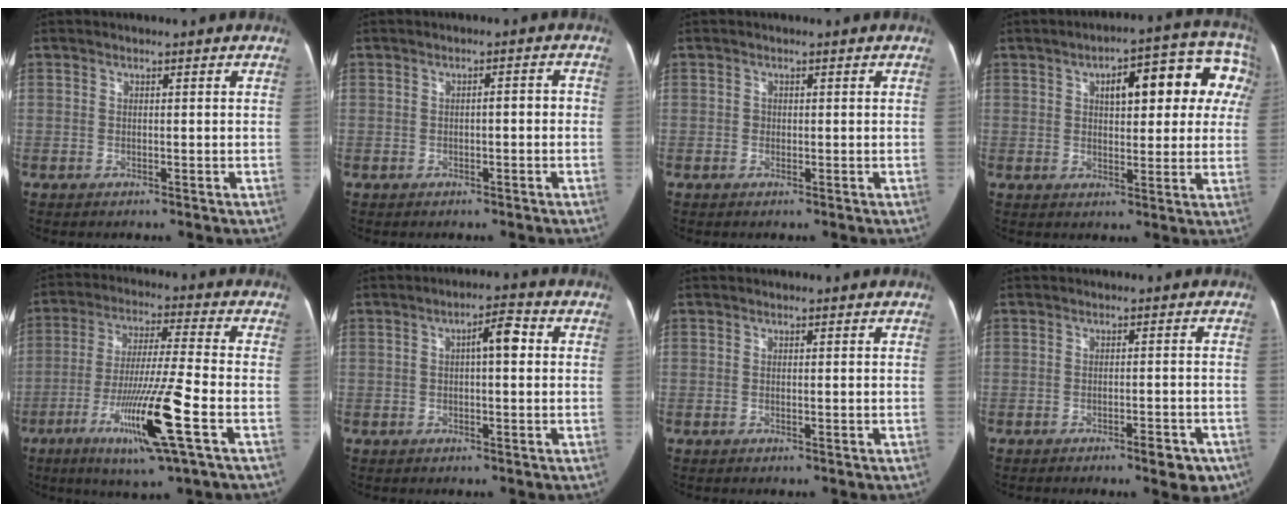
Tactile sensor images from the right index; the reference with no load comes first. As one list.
[{"total": 1.9, "force": [-0.5, 0.5, 1.7], "torque": [-0.022, 0.011, -0.008]}, {"total": 0.7, "force": [-0.1, 0.6, 0.2], "torque": [-0.002, 0.002, -0.002]}, {"total": 13.7, "force": [4.6, 5.4, 11.7], "torque": [-0.124, 0.047, 0.051]}, {"total": 14.0, "force": [-5.7, -0.6, 12.8], "torque": [-0.242, -0.026, -0.105]}, {"total": 4.6, "force": [0.7, 1.2, 4.4], "torque": [-0.069, 0.019, 0.007]}, {"total": 0.0}, {"total": 4.3, "force": [-2.8, 1.1, 3.0], "torque": [-0.028, 0.000, -0.034]}]